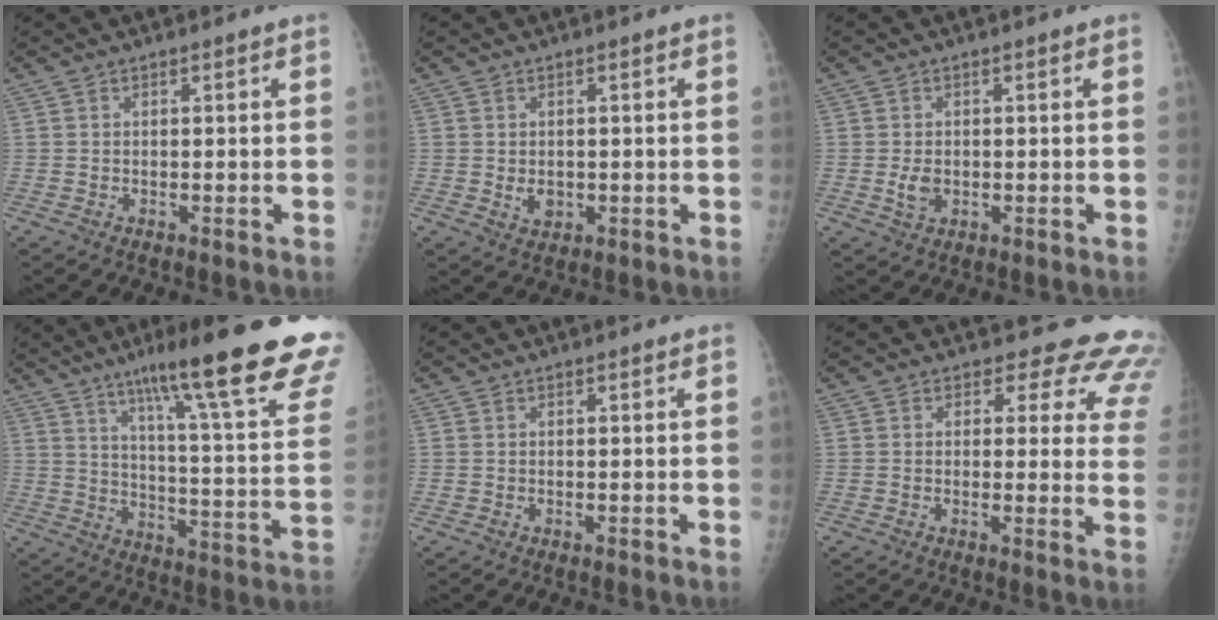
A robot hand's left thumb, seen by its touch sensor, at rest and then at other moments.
{"total": 2.4, "force": [-0.1, 1.8, 1.5], "torque": [-0.016, -0.003, 0.006]}
{"total": 2.6, "force": [-0.3, 1.8, 1.9], "torque": [-0.031, -0.003, -0.001]}
{"total": 29.0, "force": [19.5, 3.0, 21.2], "torque": [-0.263, -0.076, 0.273]}
{"total": 0.0}
{"total": 12.6, "force": [10.5, 6.1, 3.4], "torque": [0.017, -0.062, 0.082]}